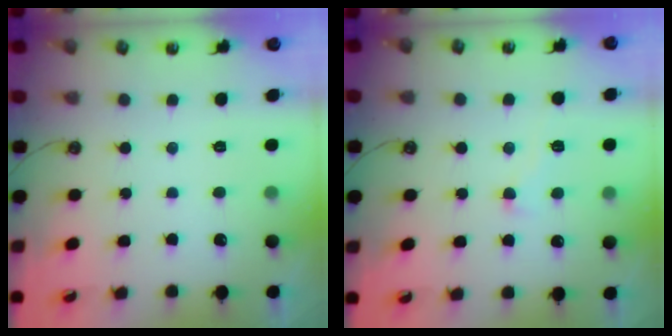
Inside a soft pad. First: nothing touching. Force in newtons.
{"total": 0.8, "press": 0.7, "slide": 0.4}